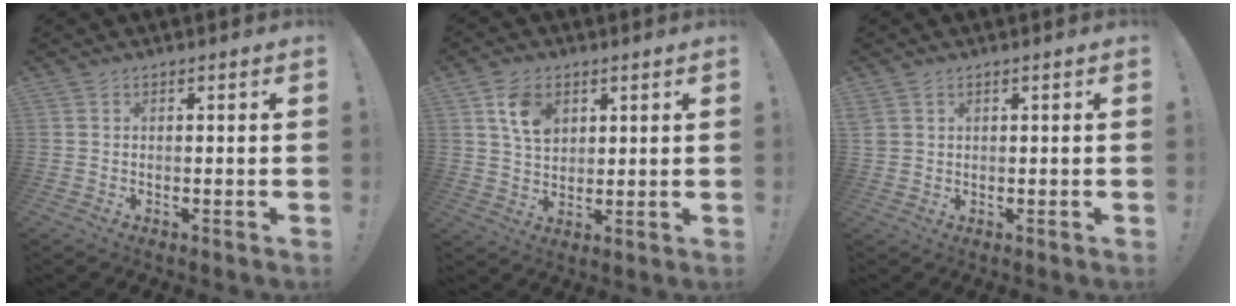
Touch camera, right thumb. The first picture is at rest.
{"total": 8.8, "force": [3.9, 6.2, 5.0], "torque": [-0.073, -0.007, 0.073]}
{"total": 2.5, "force": [1.4, 1.8, 1.0], "torque": [-0.016, -0.003, 0.028]}